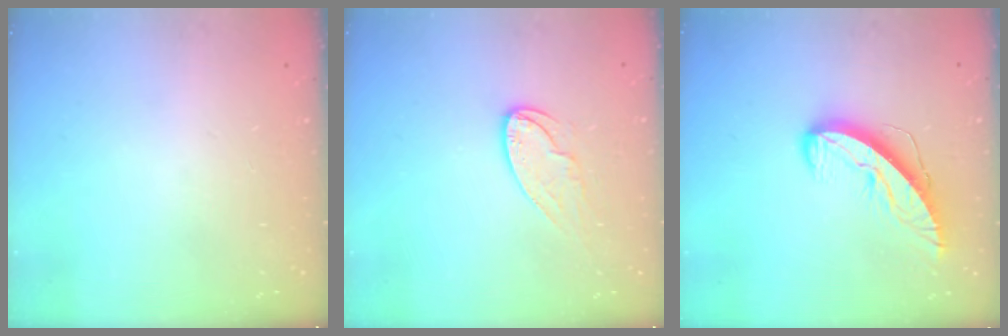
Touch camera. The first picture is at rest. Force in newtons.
{"total": 8.4, "press": 8.4, "slide": 0.5}
{"total": 9.8, "press": 9.7, "slide": 1.2}